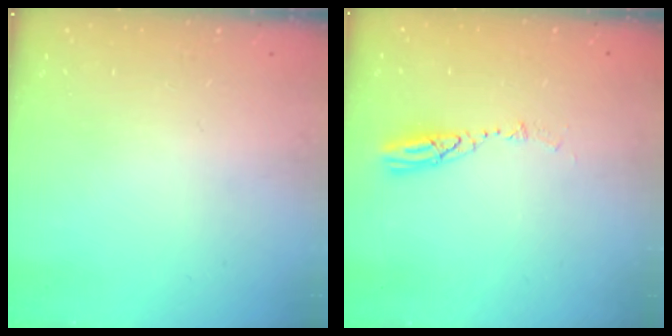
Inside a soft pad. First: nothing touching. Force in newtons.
{"total": 4.3, "press": 4.3, "slide": 0.4}